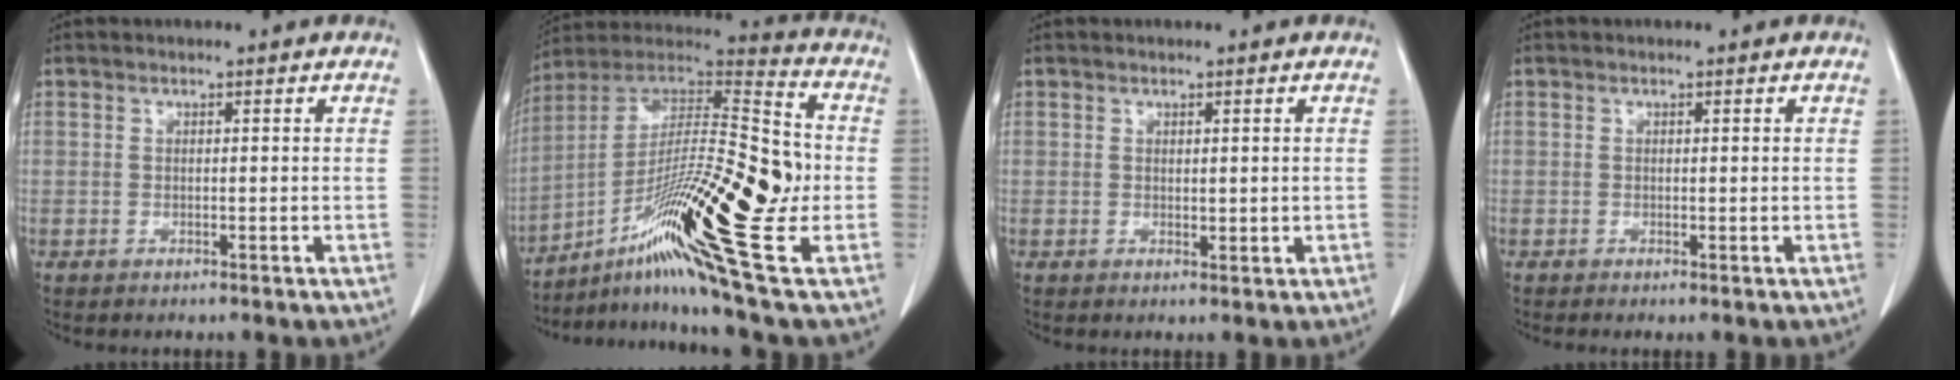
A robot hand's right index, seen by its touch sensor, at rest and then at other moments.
{"total": 25.3, "force": [-7.0, 1.7, 24.2], "torque": [-0.414, -0.009, -0.125]}
{"total": 0.7, "force": [0.1, 0.5, 0.4], "torque": [-0.004, -0.002, 0.004]}
{"total": 0.0}